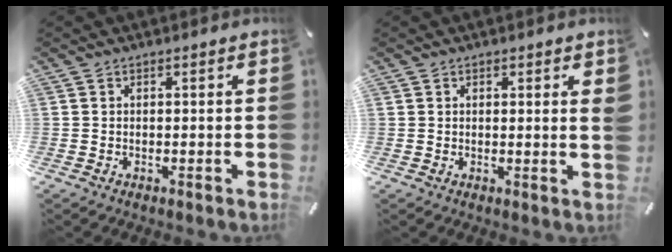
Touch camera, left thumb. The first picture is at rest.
{"total": 1.4, "force": [0.6, 0.4, 1.2], "torque": [-0.008, -0.005, 0.007]}